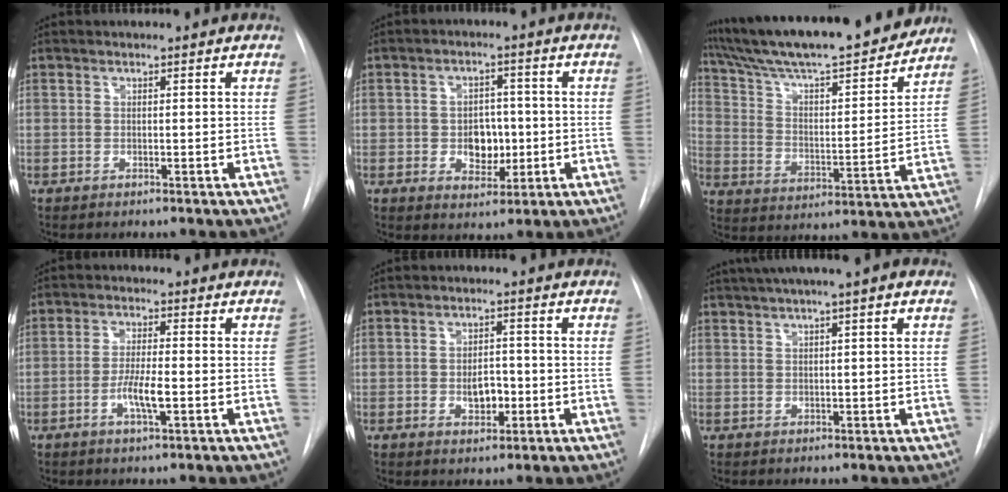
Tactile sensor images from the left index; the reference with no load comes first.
{"total": 5.7, "force": [-0.9, 4.0, 3.9], "torque": [-0.054, 0.005, -0.006]}
{"total": 23.2, "force": [20.3, 3.0, 10.8], "torque": [-0.183, -0.006, 0.309]}
{"total": 4.8, "force": [-1.8, 0.7, 4.4], "torque": [-0.086, -0.007, -0.034]}
{"total": 4.1, "force": [-1.2, 2.4, 3.1], "torque": [-0.045, -0.001, -0.014]}
{"total": 7.3, "force": [4.6, 0.1, 5.6], "torque": [-0.090, 0.032, 0.067]}